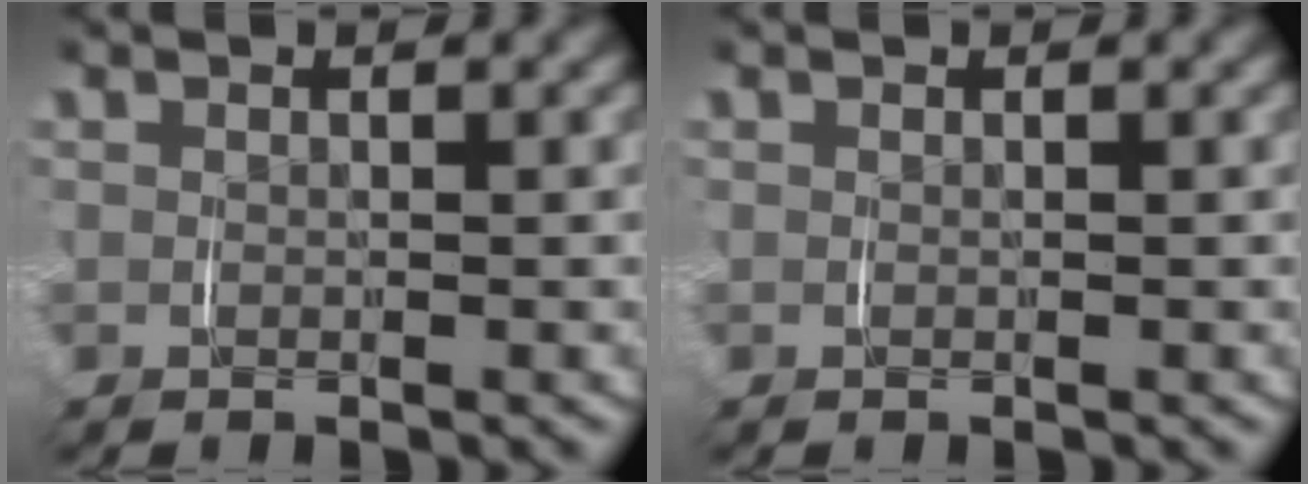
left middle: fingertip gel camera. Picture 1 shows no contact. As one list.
[{"total": 0.0}]